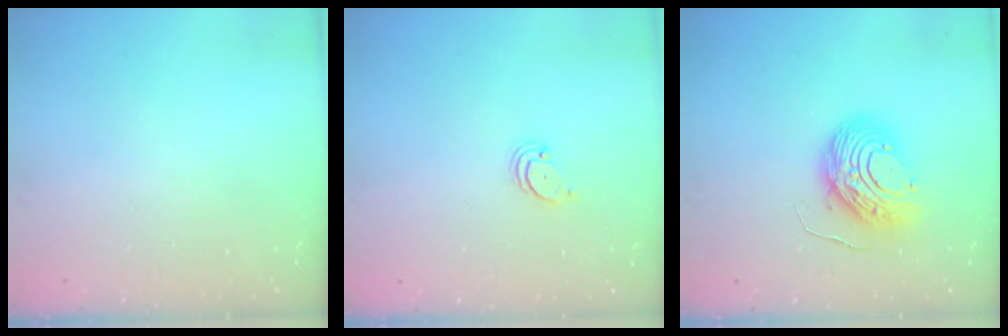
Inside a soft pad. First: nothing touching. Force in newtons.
{"total": 2.2, "press": 2.2, "slide": 0.2}
{"total": 11.1, "press": 11.0, "slide": 1.0}